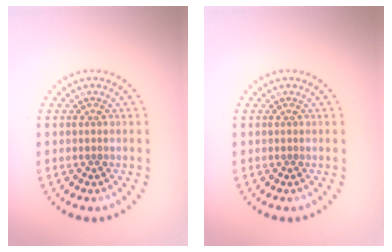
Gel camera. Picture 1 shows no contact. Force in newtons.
{"total": 0.0}